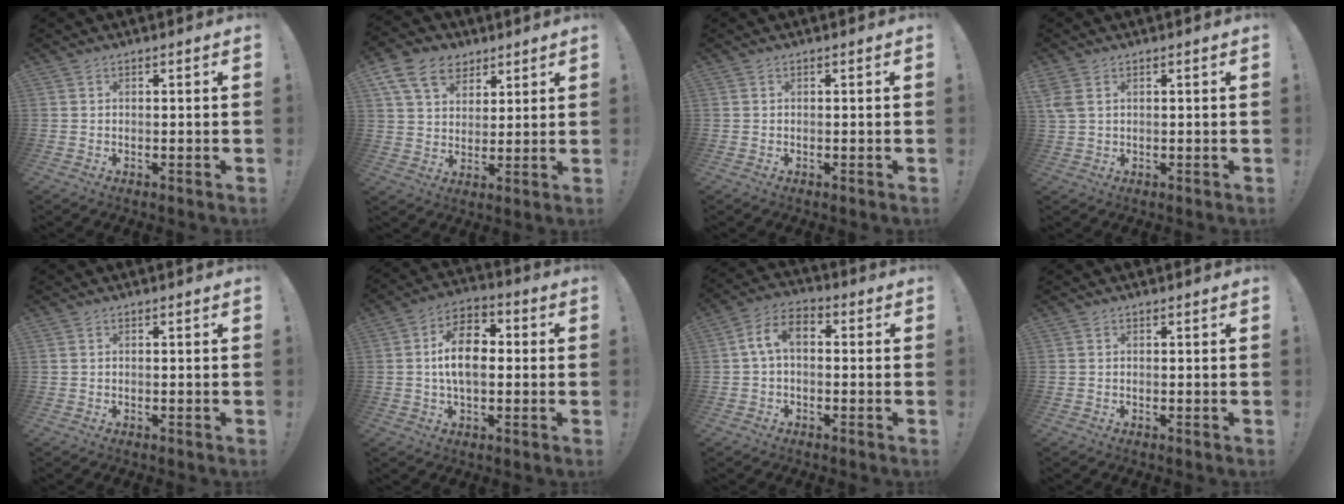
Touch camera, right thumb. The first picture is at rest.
{"total": 13.3, "force": [7.1, 9.6, 5.9], "torque": [-0.091, -0.035, 0.139]}
{"total": 0.0}
{"total": 3.5, "force": [1.7, 2.0, 2.3], "torque": [-0.041, -0.003, 0.033]}
{"total": 0.0}
{"total": 12.3, "force": [0.0, 7.5, 9.7], "torque": [-0.172, 0.012, 0.001]}
{"total": 7.3, "force": [0.6, 4.3, 5.9], "torque": [-0.112, 0.006, 0.014]}
{"total": 0.0}